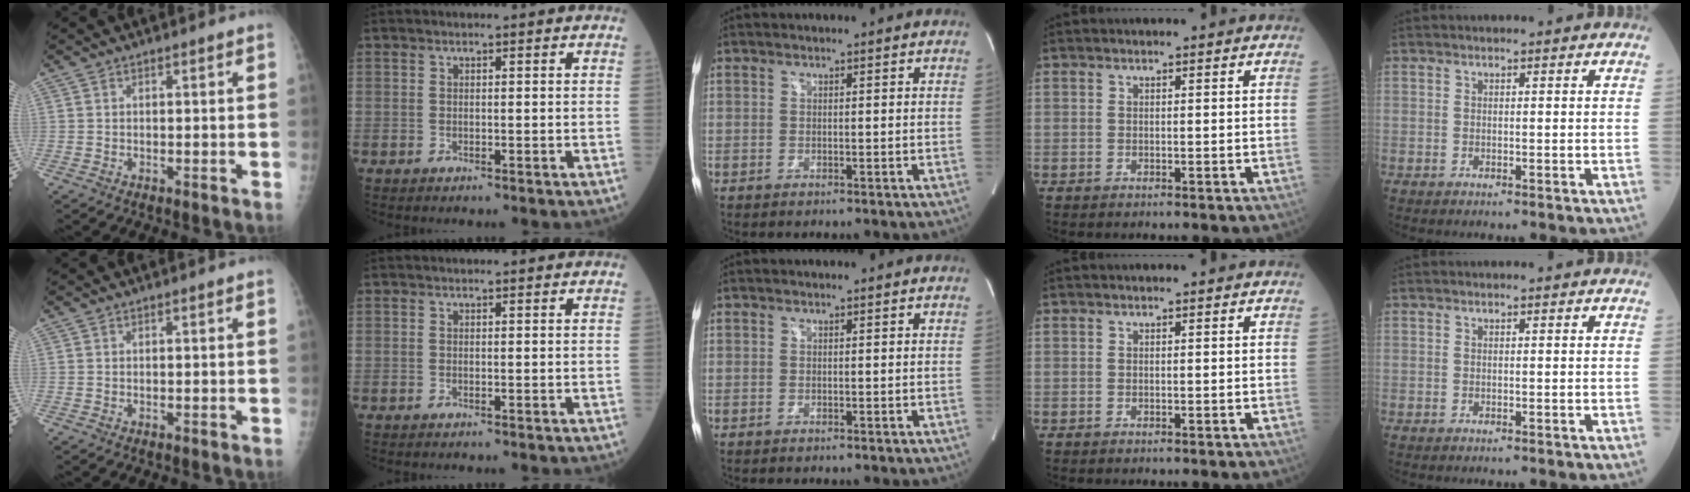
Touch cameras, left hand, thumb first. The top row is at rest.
{}